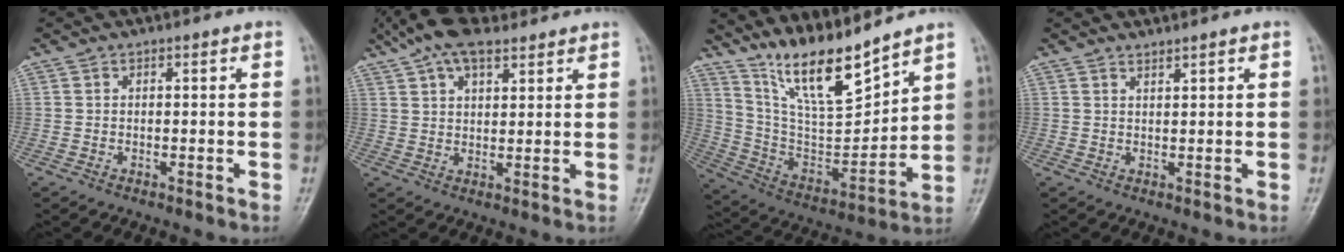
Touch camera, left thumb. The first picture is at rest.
{"total": 10.6, "force": [7.5, 4.8, 5.8], "torque": [-0.087, 0.002, 0.132]}
{"total": 15.2, "force": [12.5, 2.9, 8.2], "torque": [-0.120, -0.077, 0.245]}
{"total": 1.0, "force": [1.0, -0.1, 0.1], "torque": [0.003, -0.010, 0.018]}